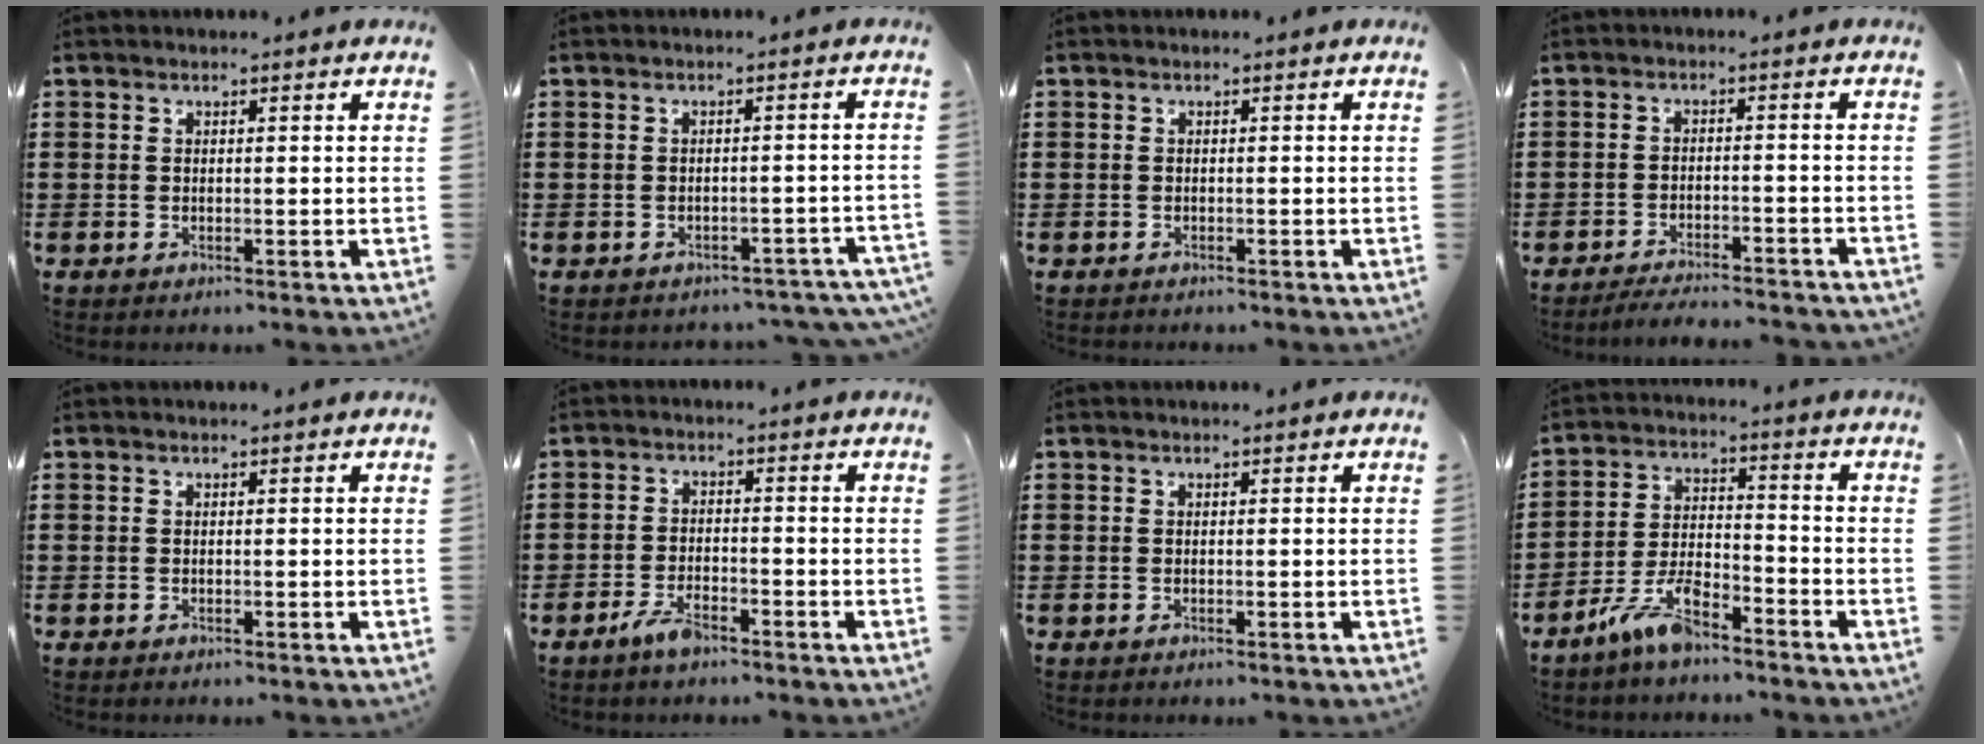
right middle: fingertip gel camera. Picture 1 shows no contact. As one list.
[{"total": 1.7, "force": [-1.7, 0.3, 0.2], "torque": [-0.008, 0.002, -0.036]}, {"total": 0.5, "force": [-0.4, 0.3, -0.1], "torque": [0.000, 0.002, -0.010]}, {"total": 3.2, "force": [-3.2, -0.1, 0.6], "torque": [-0.013, 0.003, -0.065]}, {"total": 0.0}, {"total": 3.4, "force": [-2.6, 1.1, 1.9], "torque": [-0.046, 0.001, -0.053]}, {"total": 0.0}, {"total": 7.4, "force": [-5.9, 2.1, 4.0], "torque": [-0.096, 0.002, -0.114]}]